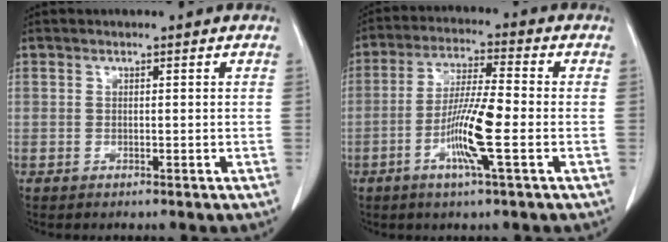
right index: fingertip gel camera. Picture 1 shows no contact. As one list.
[{"total": 9.8, "force": [-2.8, 0.0, 9.4], "torque": [-0.183, -0.009, -0.059]}]